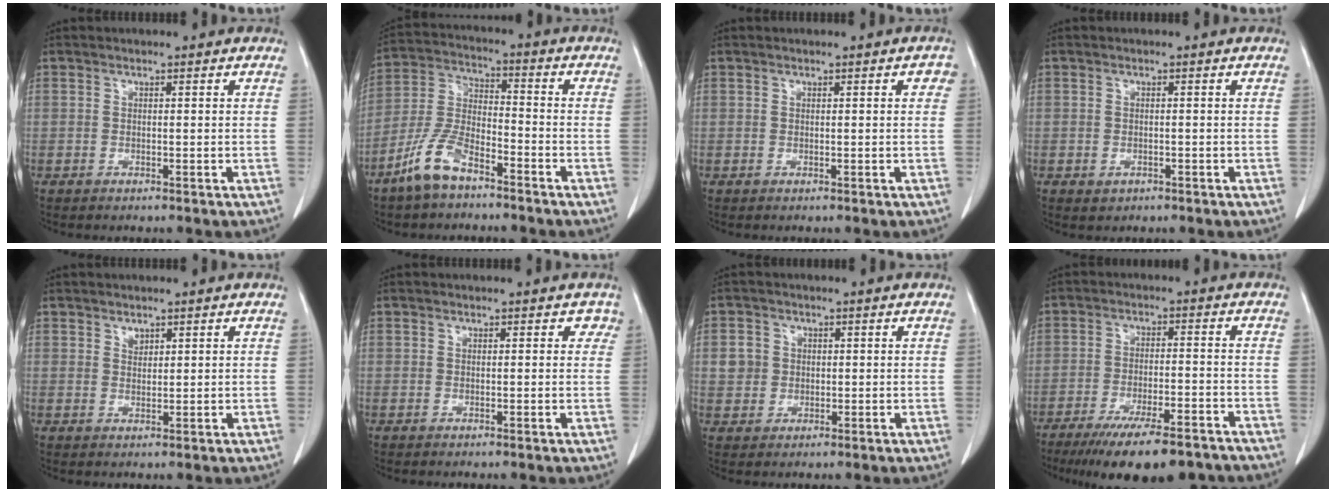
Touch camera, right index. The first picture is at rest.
{"total": 9.2, "force": [-6.4, 3.1, 5.9], "torque": [-0.140, -0.005, -0.132]}
{"total": 1.2, "force": [0.4, 0.5, 1.1], "torque": [-0.006, 0.004, 0.003]}
{"total": 1.3, "force": [-0.7, 0.9, 0.6], "torque": [-0.010, 0.001, -0.003]}
{"total": 1.2, "force": [0.9, 0.7, 0.4], "torque": [-0.004, -0.004, 0.017]}
{"total": 1.4, "force": [0.7, 1.1, 0.5], "torque": [0.013, 0.007, -0.001]}
{"total": 3.4, "force": [0.5, 3.2, 0.7], "torque": [-0.006, 0.011, 0.015]}
{"total": 15.9, "force": [-12.8, 3.0, 8.9], "torque": [-0.115, -0.012, -0.189]}